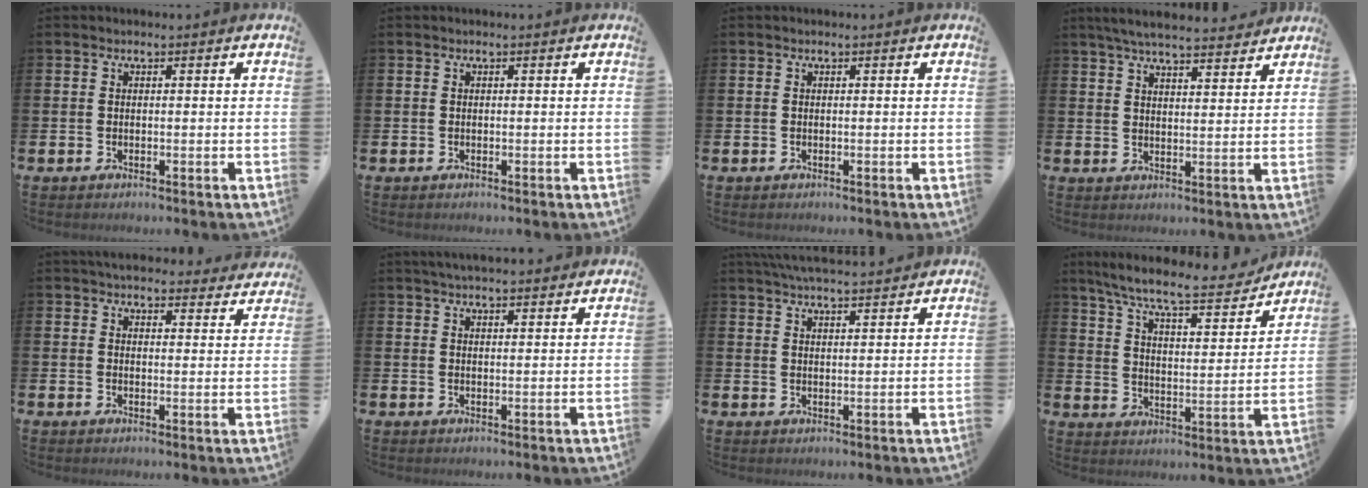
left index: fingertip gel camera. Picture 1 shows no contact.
{"total": 0.0}
{"total": 0.0}
{"total": 5.8, "force": [5.5, 0.6, 1.6], "torque": [-0.043, -0.022, 0.099]}
{"total": 4.6, "force": [4.4, 1.1, 0.4], "torque": [-0.006, -0.028, 0.078]}
{"total": 3.3, "force": [3.2, 0.4, 0.8], "torque": [-0.021, -0.006, 0.059]}
{"total": 4.9, "force": [4.8, 0.2, 1.0], "torque": [-0.024, -0.020, 0.085]}
{"total": 8.9, "force": [8.1, 1.1, 3.7], "torque": [-0.100, -0.053, 0.135]}